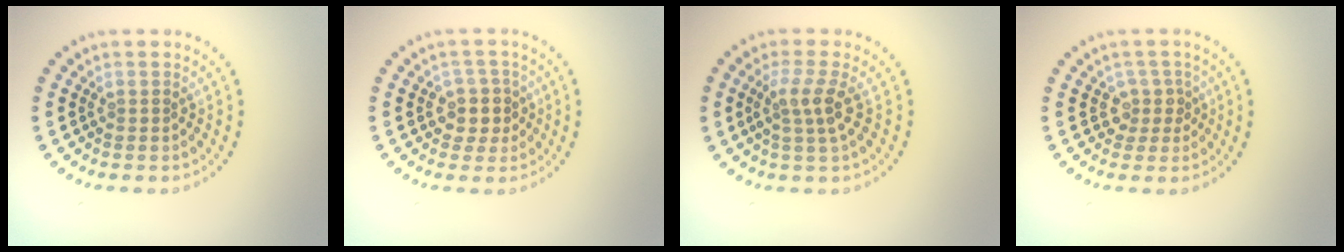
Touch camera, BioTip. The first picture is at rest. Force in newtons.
{"total": 2.6, "press": 2.2, "slide": 1.3}
{"total": 2.6, "press": 2.0, "slide": 1.7}
{"total": 2.0, "press": 1.4, "slide": 1.4}